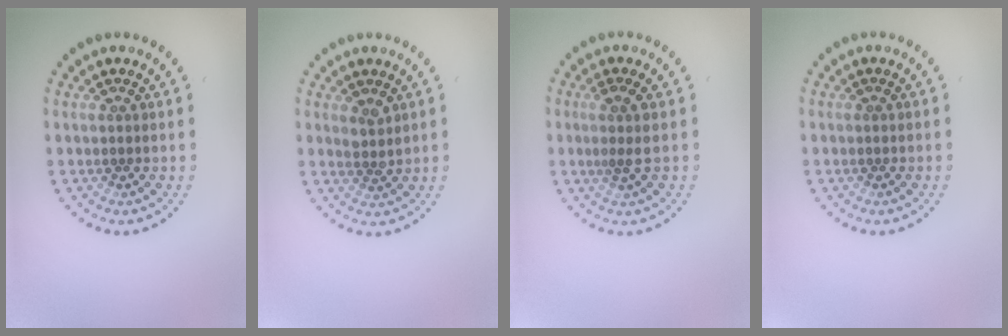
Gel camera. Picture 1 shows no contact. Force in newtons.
{"total": 1.3, "press": 1.1, "slide": 0.7}
{"total": 1.8, "press": 1.5, "slide": 1.1}
{"total": 0.0}